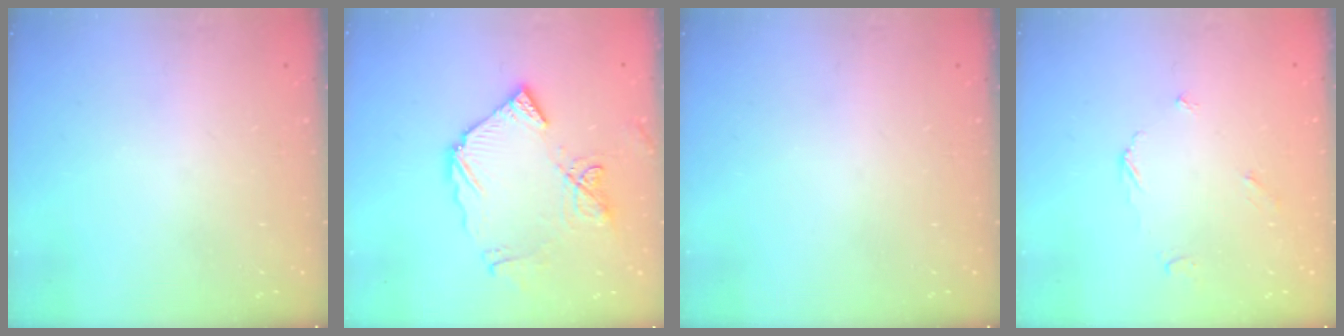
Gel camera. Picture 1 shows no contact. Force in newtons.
{"total": 13.4, "press": 13.3, "slide": 1.4}
{"total": 0.0}
{"total": 3.6, "press": 3.6, "slide": 0.4}